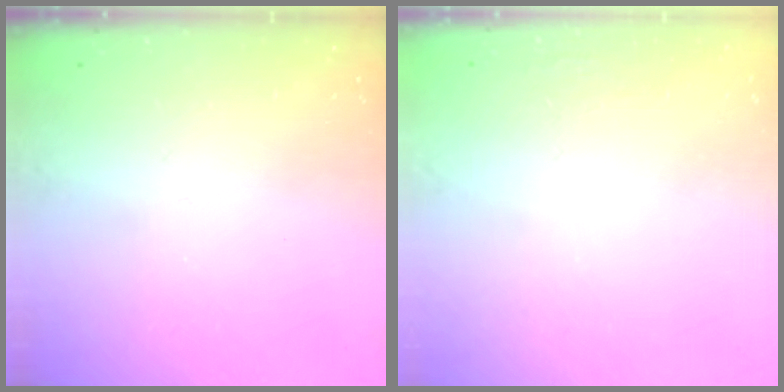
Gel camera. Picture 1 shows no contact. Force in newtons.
{"total": 1.8, "press": 1.7, "slide": 0.4}